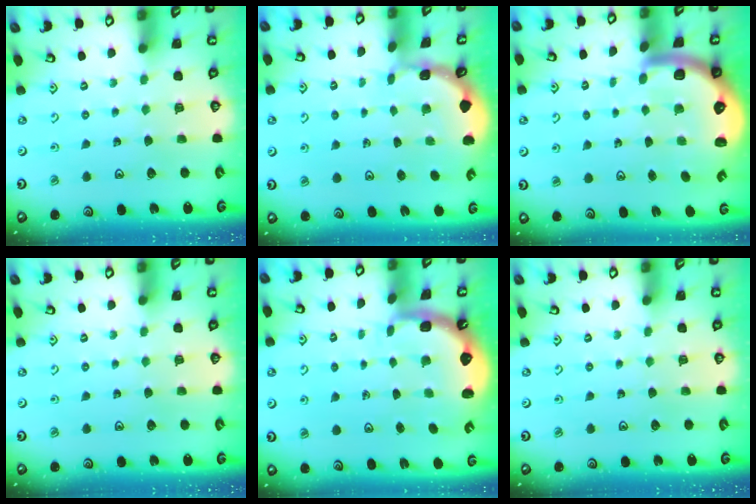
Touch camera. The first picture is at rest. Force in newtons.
{"total": 1.1, "press": 1.1, "slide": 0.1}
{"total": 5.9, "press": 5.6, "slide": 1.7}
{"total": 0.0}
{"total": 2.7, "press": 1.4, "slide": 2.3}
{"total": 0.0}